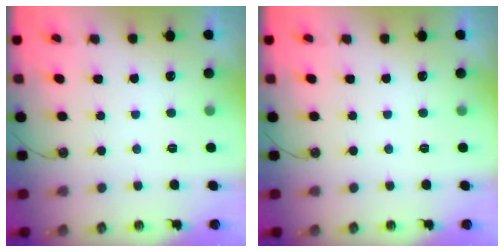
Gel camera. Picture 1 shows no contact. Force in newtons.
{"total": 0.0}